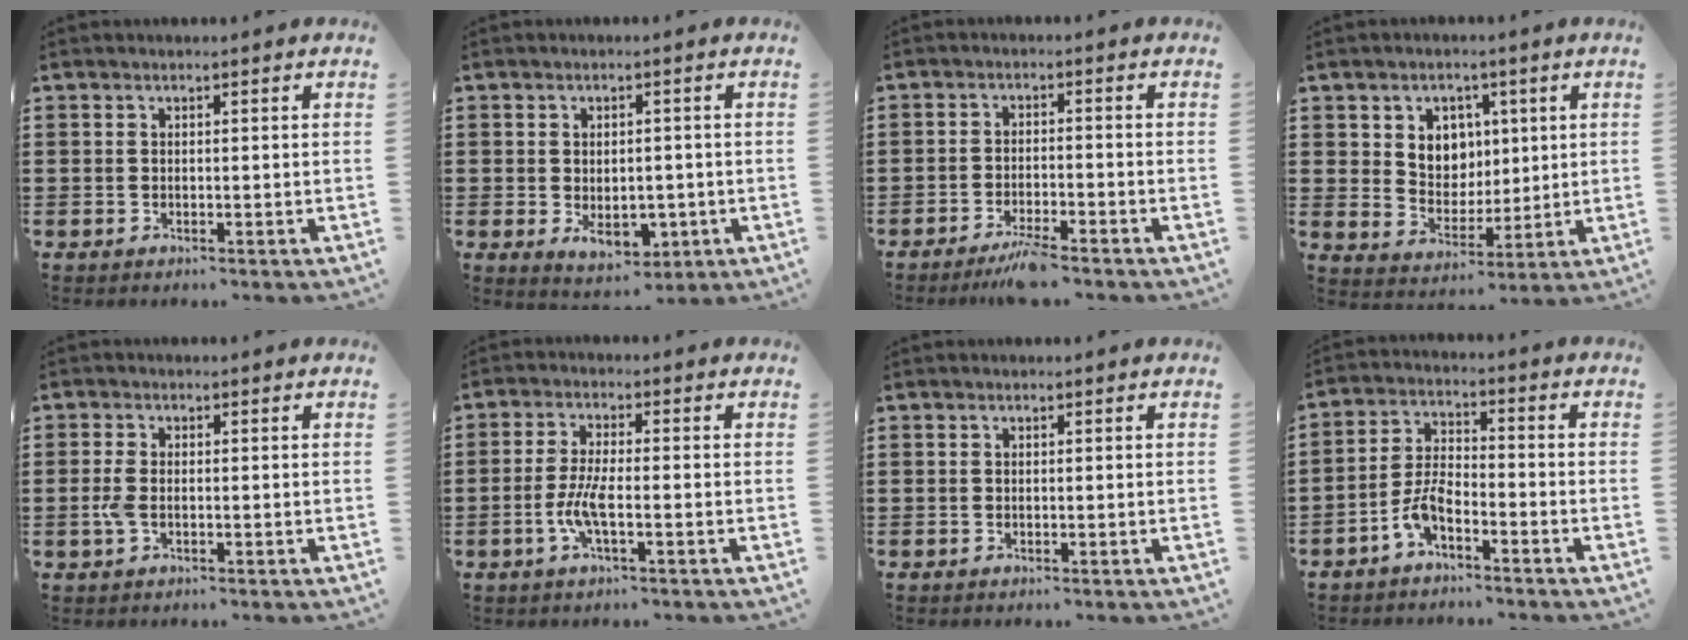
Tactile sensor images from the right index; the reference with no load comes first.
{"total": 4.6, "force": [-1.3, 2.9, 3.3], "torque": [-0.041, 0.003, -0.025]}
{"total": 3.6, "force": [-3.2, 0.0, 1.8], "torque": [-0.031, -0.001, -0.059]}
{"total": 5.6, "force": [2.3, 4.8, 1.4], "torque": [-0.047, 0.005, 0.039]}
{"total": 2.6, "force": [-0.6, 1.1, 2.2], "torque": [-0.064, -0.009, -0.016]}
{"total": 5.3, "force": [-1.8, 1.0, 4.8], "torque": [-0.117, -0.012, -0.042]}
{"total": 0.0}
{"total": 5.2, "force": [-3.7, 1.6, 3.4], "torque": [-0.086, -0.002, -0.076]}